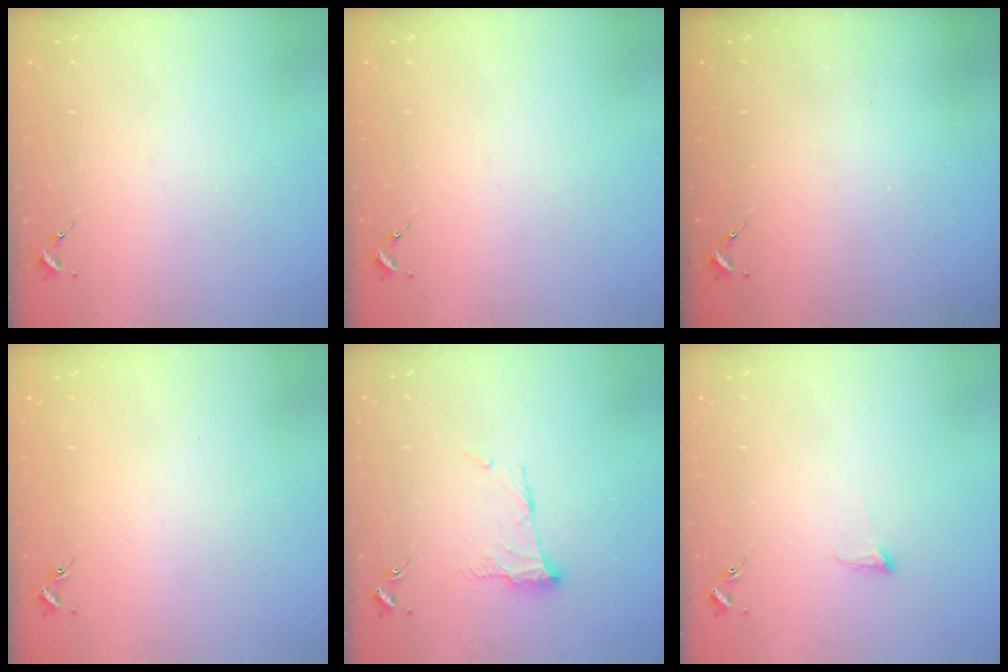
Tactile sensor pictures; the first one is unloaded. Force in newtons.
{"total": 0.0}
{"total": 0.0}
{"total": 0.8, "press": 0.8, "slide": 0.2}
{"total": 10.3, "press": 10.3, "slide": 0.4}
{"total": 4.1, "press": 4.0, "slide": 0.7}